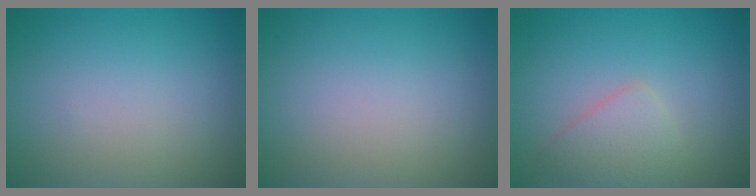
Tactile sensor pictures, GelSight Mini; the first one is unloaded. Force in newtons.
{"total": 0.0}
{"total": 2.4, "press": 2.4, "slide": 0.2}